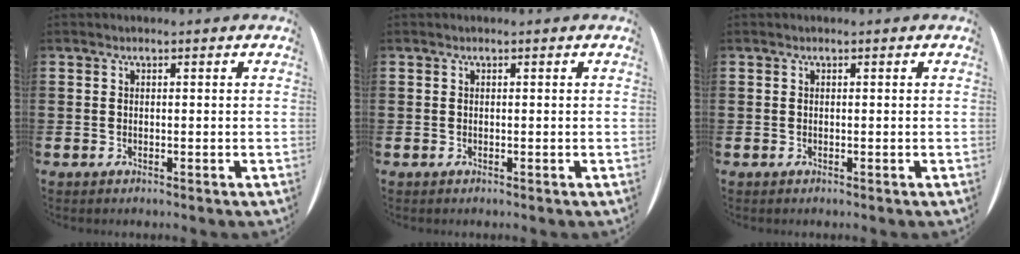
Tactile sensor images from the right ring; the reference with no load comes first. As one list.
[{"total": 0.0}, {"total": 0.0}]